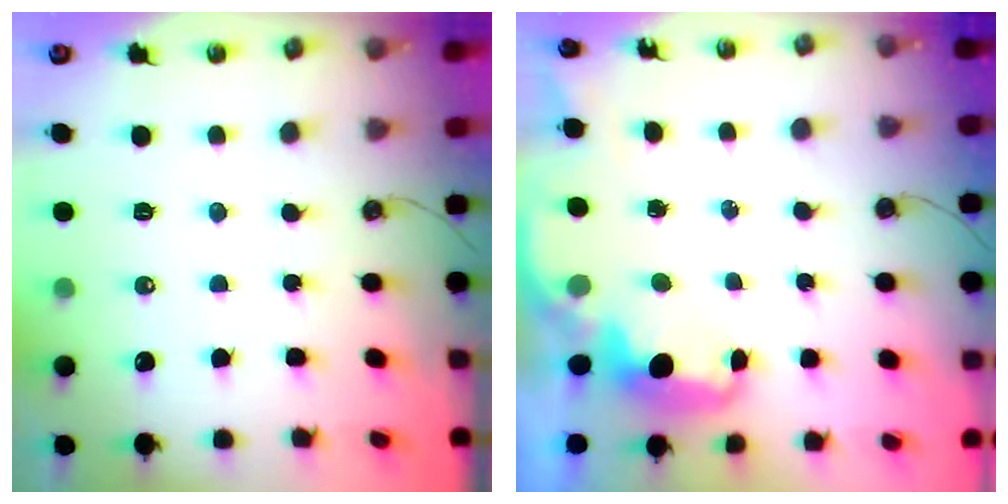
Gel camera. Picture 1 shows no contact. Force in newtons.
{"total": 3.0, "press": 2.9, "slide": 0.6}